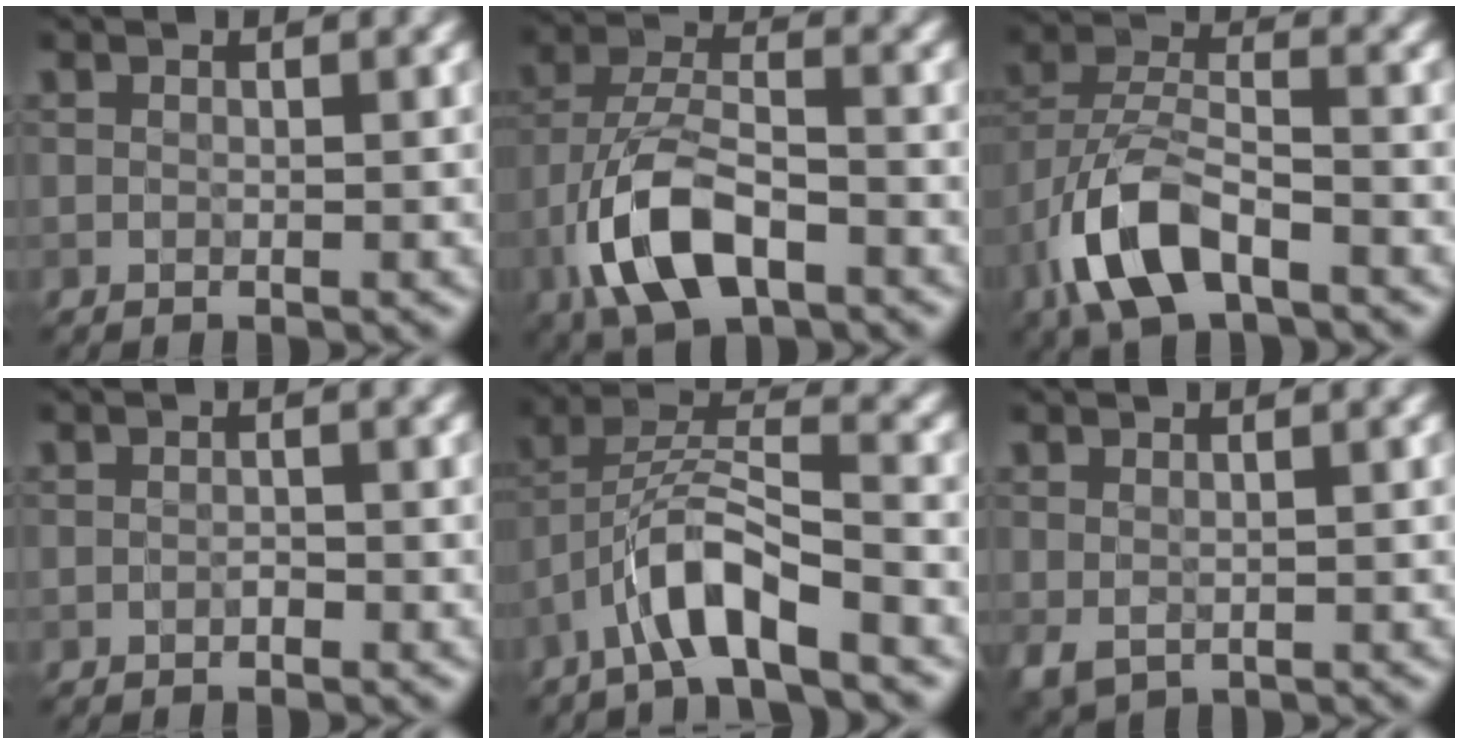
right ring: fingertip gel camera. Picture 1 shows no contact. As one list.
[{"total": 8.4, "force": [-3.8, 4.1, 6.3], "torque": [-0.133, 0.000, -0.081]}, {"total": 7.4, "force": [-3.7, 3.5, 5.4], "torque": [-0.108, 0.001, -0.080]}, {"total": 0.6, "force": [-0.4, 0.2, 0.4], "torque": [-0.006, 0.001, -0.006]}, {"total": 6.2, "force": [-3.6, 1.5, 4.8], "torque": [-0.088, 0.013, -0.070]}, {"total": 1.3, "force": [0.1, 0.9, 1.0], "torque": [-0.025, -0.006, 0.007]}]